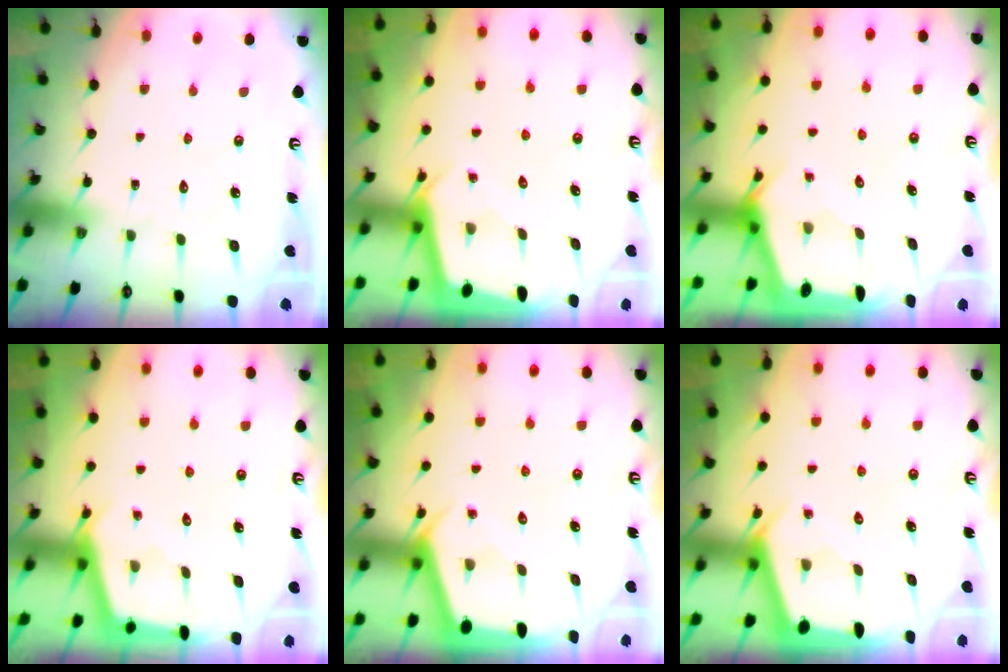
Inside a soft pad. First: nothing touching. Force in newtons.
{"total": 2.0, "press": 2.0, "slide": 0.3}
{"total": 2.4, "press": 2.4, "slide": 0.2}
{"total": 2.5, "press": 2.5, "slide": 0.1}
{"total": 2.4, "press": 2.4, "slide": 0.3}
{"total": 2.4, "press": 2.4, "slide": 0.3}